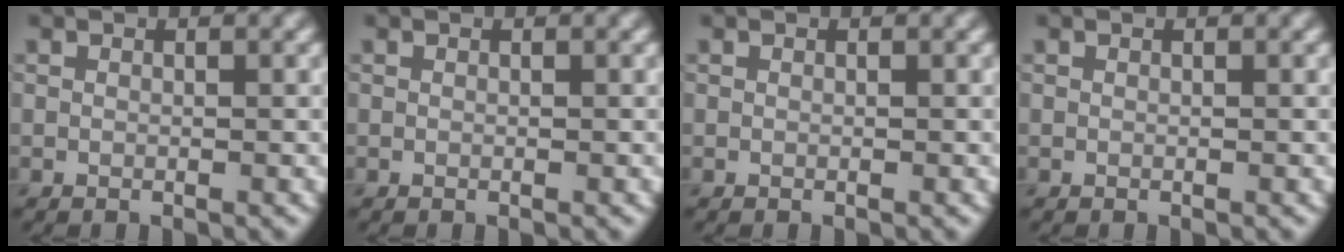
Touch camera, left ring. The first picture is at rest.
{"total": 0.0}
{"total": 0.0}
{"total": 0.0}